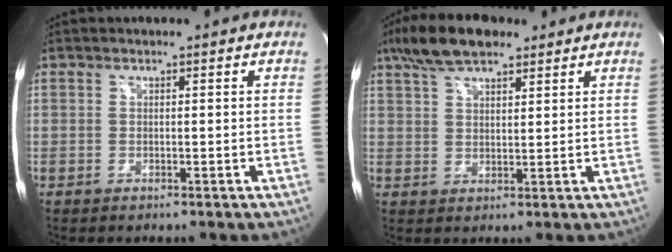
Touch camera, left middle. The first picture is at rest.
{"total": 9.1, "force": [6.7, 3.1, 5.4], "torque": [-0.107, 0.020, 0.119]}